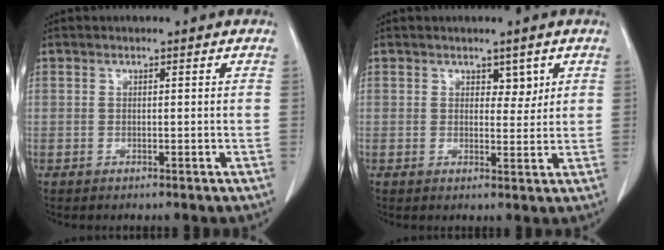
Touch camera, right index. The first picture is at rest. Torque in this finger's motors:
{"motor_torque": [-0.02, 0.11, 0.00, 0.00]}